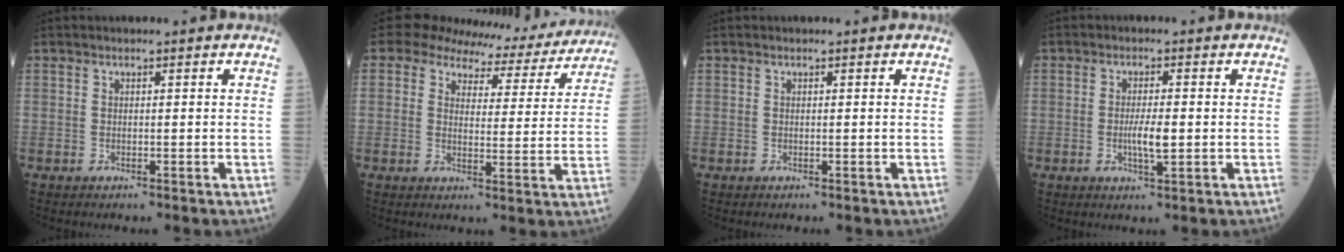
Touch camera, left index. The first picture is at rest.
{"total": 12.3, "force": [11.5, 3.9, 1.4], "torque": [-0.010, -0.012, 0.123]}
{"total": 0.0}
{"total": 3.5, "force": [-0.3, 0.5, 3.4], "torque": [-0.069, -0.005, -0.005]}